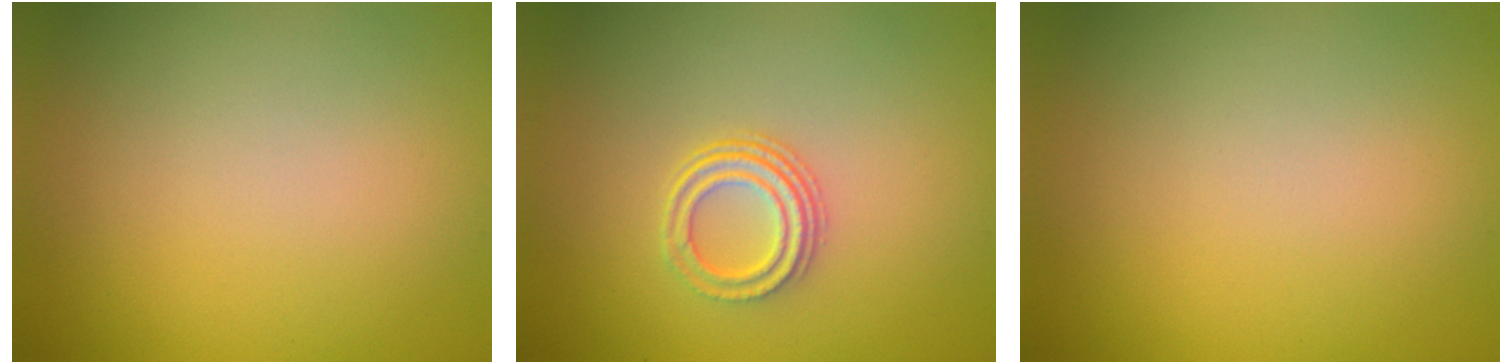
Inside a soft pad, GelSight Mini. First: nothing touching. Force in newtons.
{"total": 3.0, "press": 2.2, "slide": 2.0}
{"total": 0.0}